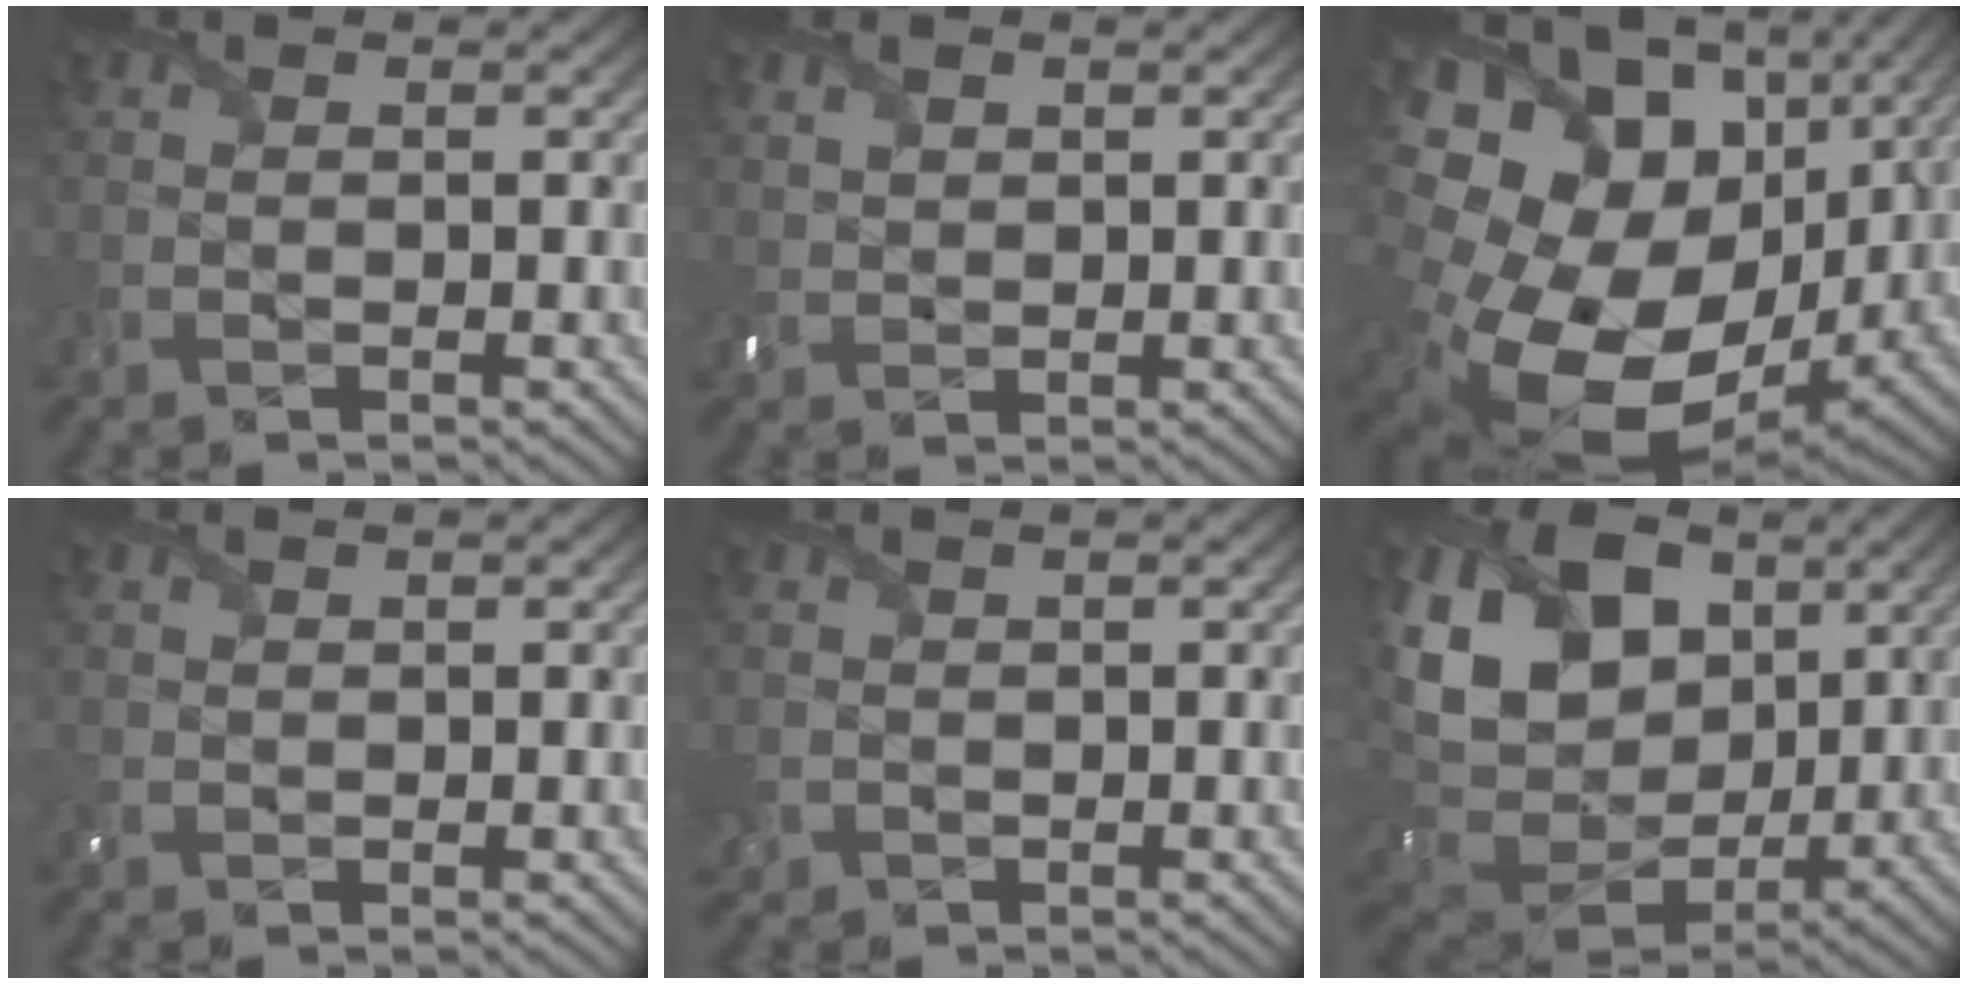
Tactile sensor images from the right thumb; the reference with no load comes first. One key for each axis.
{"total": 2.2, "fx": 1.2, "fy": 1.4, "fz": 1.1, "tx": -0.032, "ty": 0.001, "tz": 0.025}
{"total": 20.5, "fx": 0.3, "fy": 15.5, "fz": 13.4, "tx": -0.310, "ty": -0.058, "tz": 0.059}
{"total": 0.7, "fx": 0.6, "fy": 0.4, "fz": 0.2, "tx": -0.010, "ty": 0.002, "tz": 0.014}
{"total": 1.9, "fx": 0.3, "fy": 1.9, "fz": 0.5, "tx": -0.026, "ty": -0.004, "tz": 0.001}
{"total": 17.4, "fx": 4.7, "fy": 12.5, "fz": 11.1, "tx": -0.268, "ty": 0.008, "tz": 0.104}